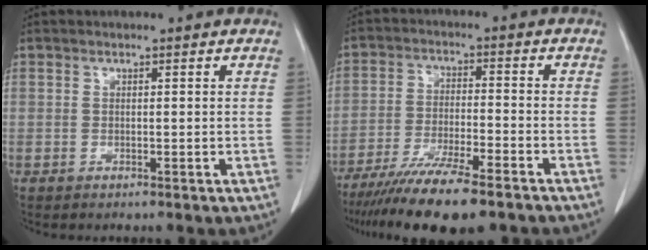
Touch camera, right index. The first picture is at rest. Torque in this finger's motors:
{"motor_torque": [0.96, -1.03, 0.80, 0.21]}